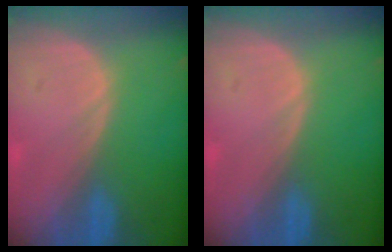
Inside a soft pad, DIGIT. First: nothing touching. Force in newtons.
{"total": 0.0}